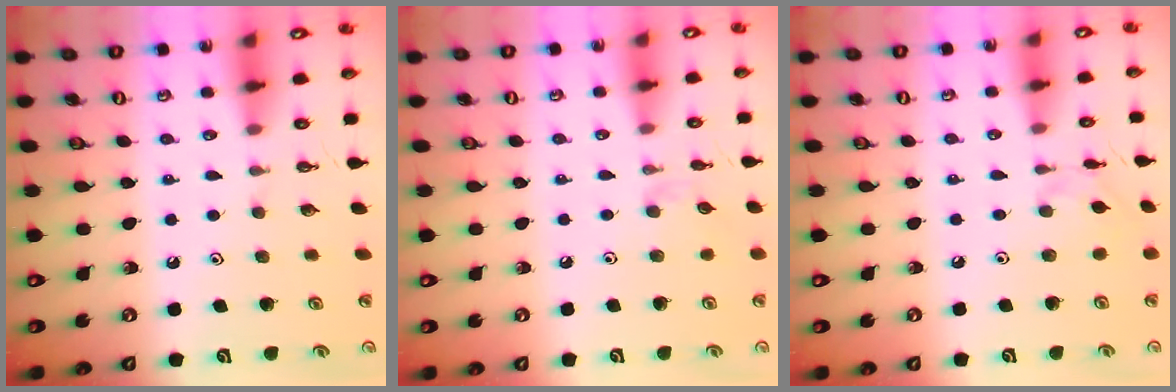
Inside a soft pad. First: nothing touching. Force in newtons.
{"total": 3.2, "press": 3.2, "slide": 0.7}
{"total": 2.6, "press": 2.6, "slide": 0.6}